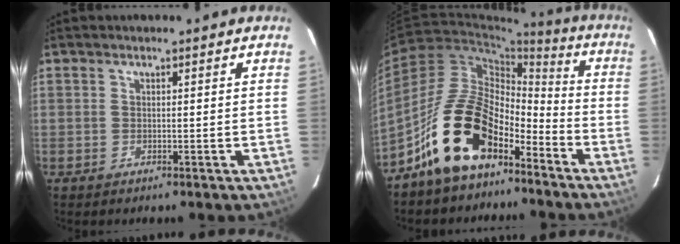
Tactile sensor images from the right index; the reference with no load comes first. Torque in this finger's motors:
{"motor_torque": [1.01, -0.85, 1.05, 0.21]}